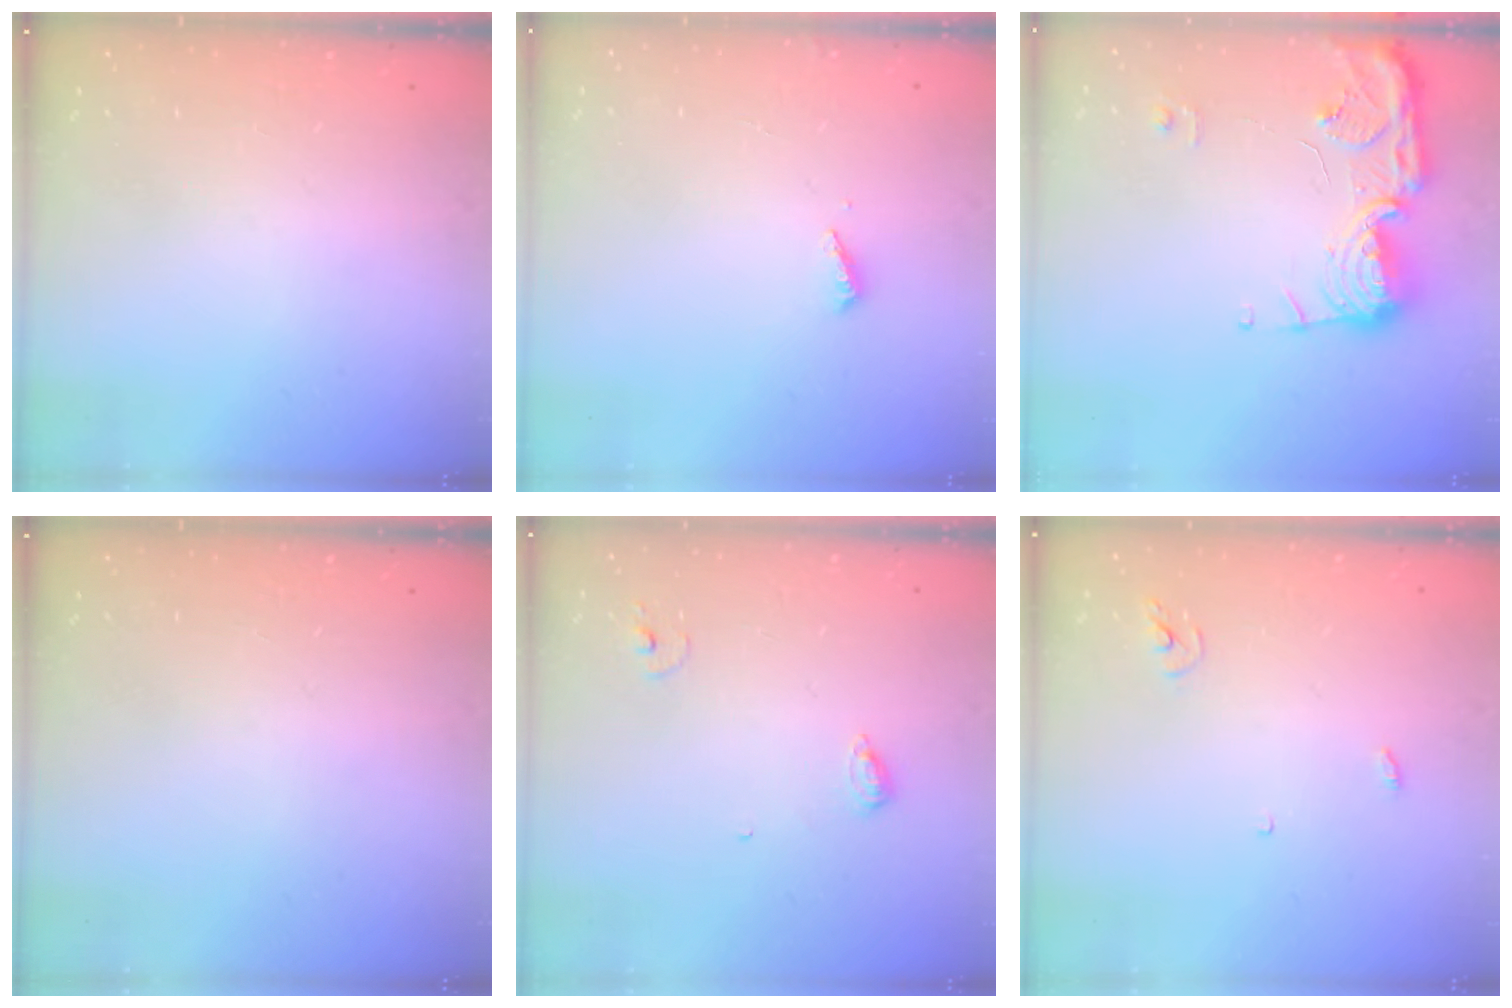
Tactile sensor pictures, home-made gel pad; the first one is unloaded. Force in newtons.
{"total": 2.0, "press": 2.0, "slide": 0.2}
{"total": 15.0, "press": 14.9, "slide": 0.8}
{"total": 0.0}
{"total": 6.4, "press": 6.4, "slide": 0.5}
{"total": 3.3, "press": 3.2, "slide": 0.3}